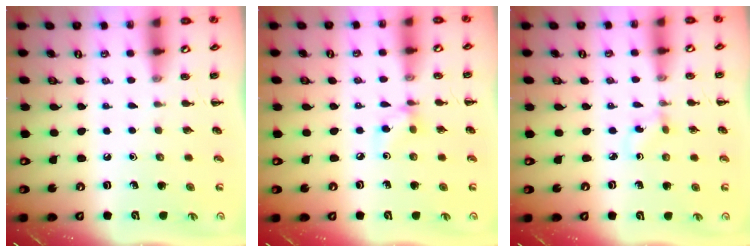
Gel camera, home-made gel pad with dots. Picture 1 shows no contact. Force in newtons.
{"total": 4.5, "press": 4.4, "slide": 0.8}
{"total": 1.0, "press": 0.8, "slide": 0.6}